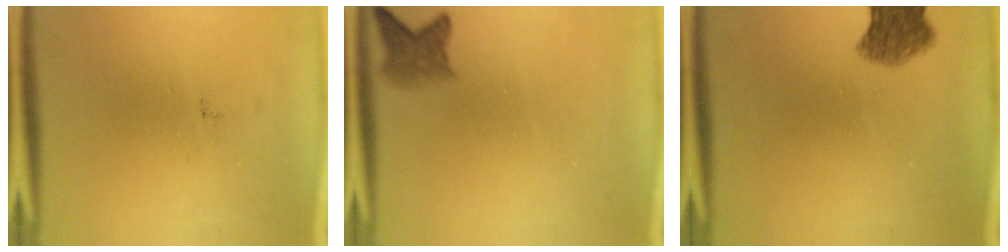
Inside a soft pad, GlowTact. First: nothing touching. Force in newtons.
{"total": 2.9}
{"total": 5.9}